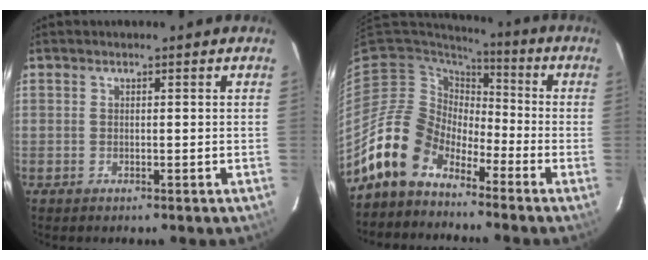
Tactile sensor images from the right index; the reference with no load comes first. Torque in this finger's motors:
{"motor_torque": [0.81, -1.00, 0.06, -0.15]}